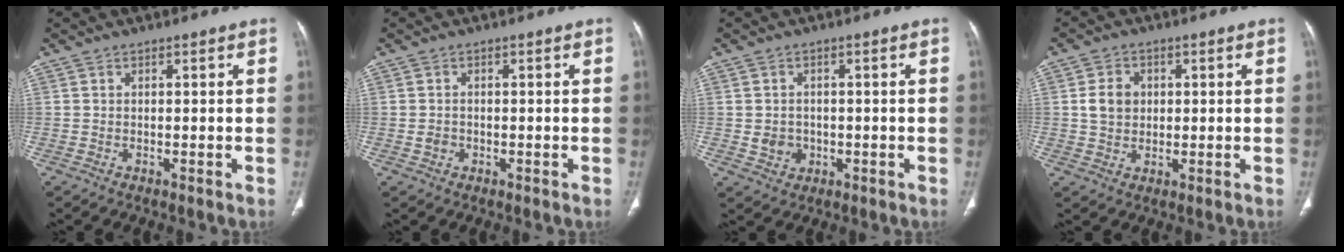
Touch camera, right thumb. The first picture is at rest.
{"total": 1.3, "force": [-0.4, 1.1, 0.6], "torque": [-0.006, 0.003, -0.006]}
{"total": 3.4, "force": [-0.5, 3.1, 1.5], "torque": [-0.012, 0.002, 0.001]}
{"total": 5.1, "force": [0.8, 4.2, 2.7], "torque": [-0.032, 0.000, 0.014]}